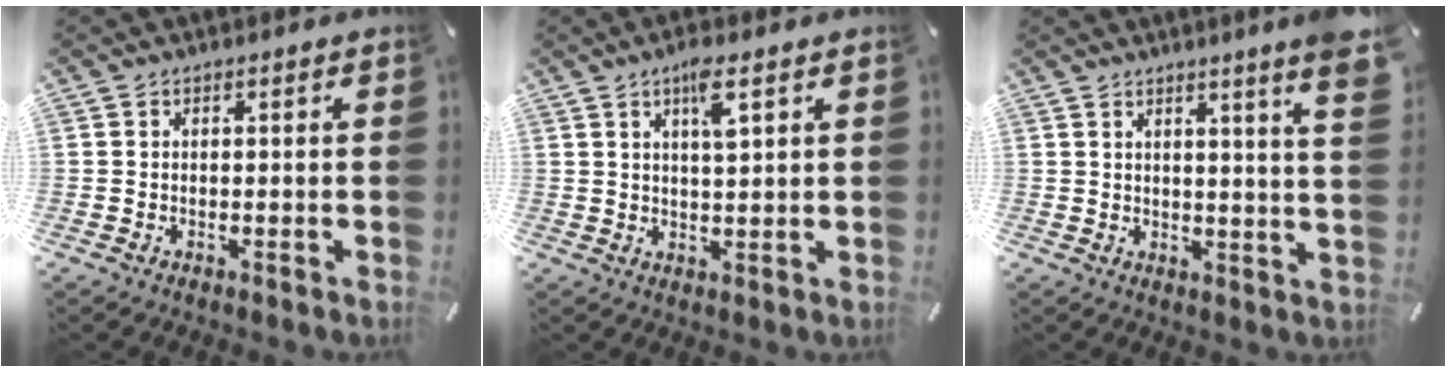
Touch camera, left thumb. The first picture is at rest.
{"total": 5.7, "force": [3.0, 1.1, 4.8], "torque": [-0.086, -0.003, 0.046]}
{"total": 7.3, "force": [4.4, -0.3, 5.8], "torque": [-0.088, -0.033, 0.069]}